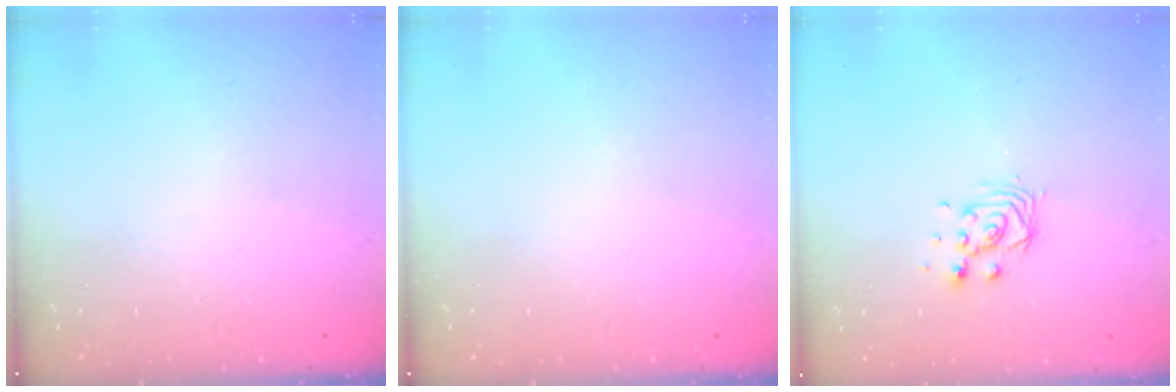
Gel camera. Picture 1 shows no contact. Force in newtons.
{"total": 0.0}
{"total": 5.9, "press": 5.9, "slide": 0.5}